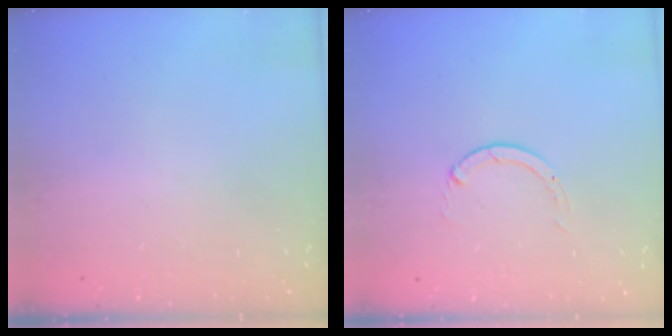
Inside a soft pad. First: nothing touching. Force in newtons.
{"total": 0.0}